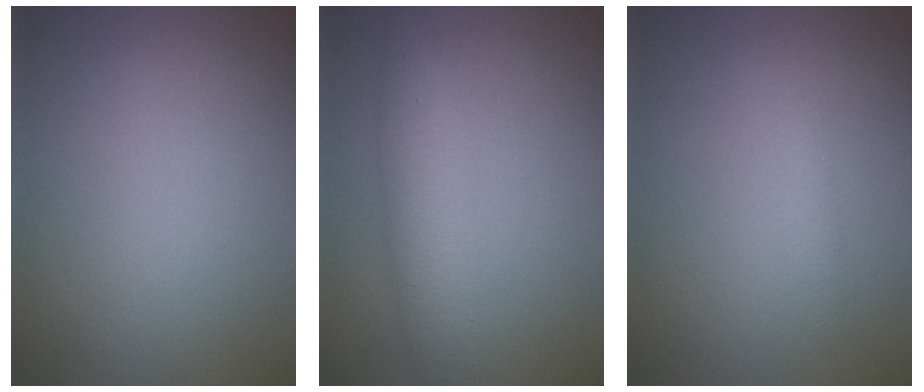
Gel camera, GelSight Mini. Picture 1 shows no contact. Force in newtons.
{"total": 3.8, "press": 3.8, "slide": 0.1}
{"total": 1.0, "press": 1.0, "slide": 0.0}